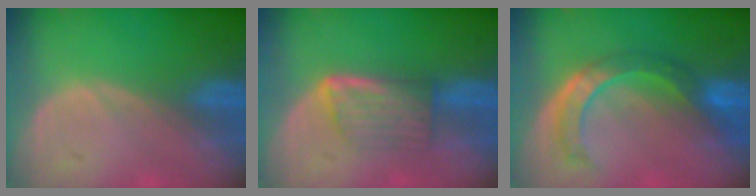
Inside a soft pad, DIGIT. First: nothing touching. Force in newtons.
{"total": 5.7, "press": 5.3, "slide": 2.3}
{"total": 7.2, "press": 6.9, "slide": 2.2}